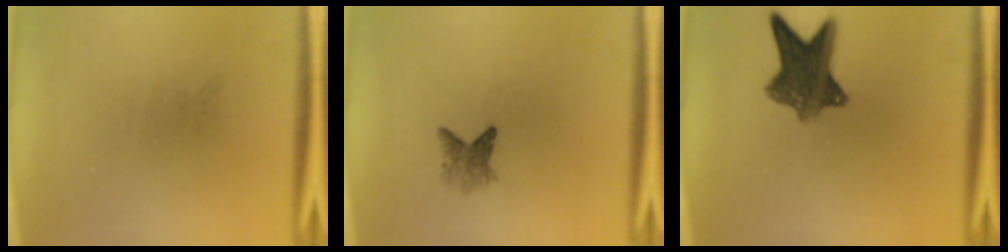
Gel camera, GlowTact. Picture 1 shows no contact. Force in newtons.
{"total": 2.5}
{"total": 8.9}